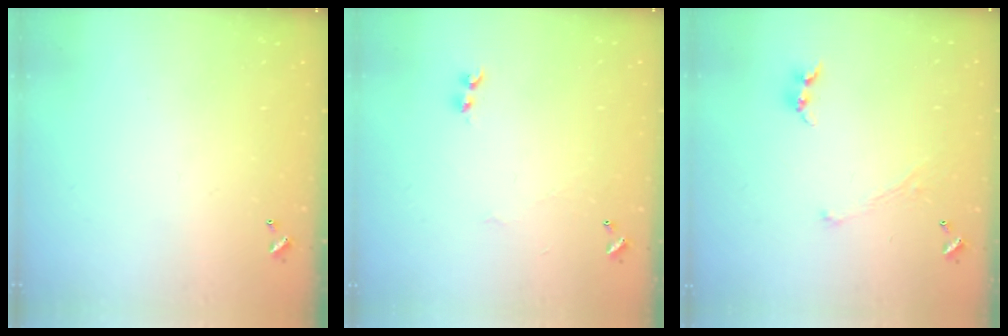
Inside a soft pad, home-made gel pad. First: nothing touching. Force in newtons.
{"total": 2.1, "press": 2.1, "slide": 0.5}
{"total": 1.3, "press": 1.2, "slide": 0.5}